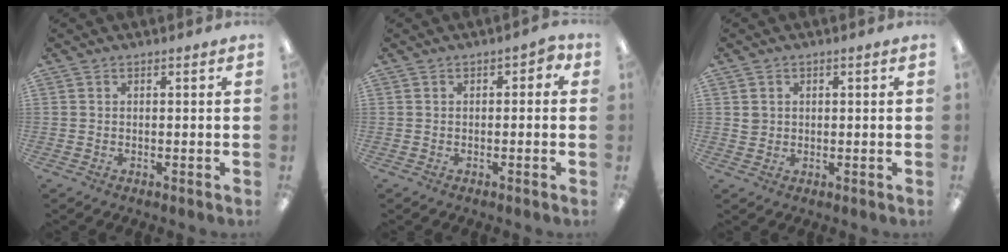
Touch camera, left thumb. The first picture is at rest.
{"total": 2.1, "force": [-0.6, 1.5, 1.4], "torque": [-0.018, 0.004, -0.014]}
{"total": 1.8, "force": [0.4, 1.7, 0.6], "torque": [-0.013, 0.003, 0.007]}